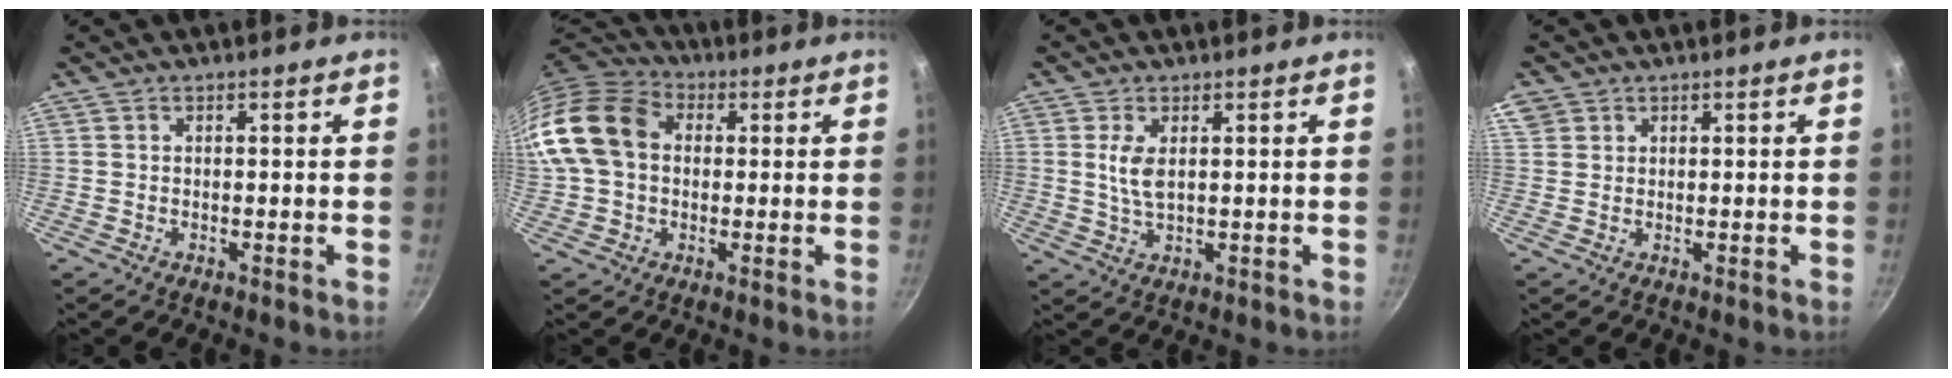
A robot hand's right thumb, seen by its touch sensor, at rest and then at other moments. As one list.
[{"total": 14.9, "force": [1.4, 11.3, 9.6], "torque": [-0.167, 0.033, 0.010]}, {"total": 4.2, "force": [1.0, 1.9, 3.6], "torque": [-0.072, -0.009, 0.021]}, {"total": 4.3, "force": [2.0, 3.5, 1.6], "torque": [-0.022, 0.007, 0.040]}]